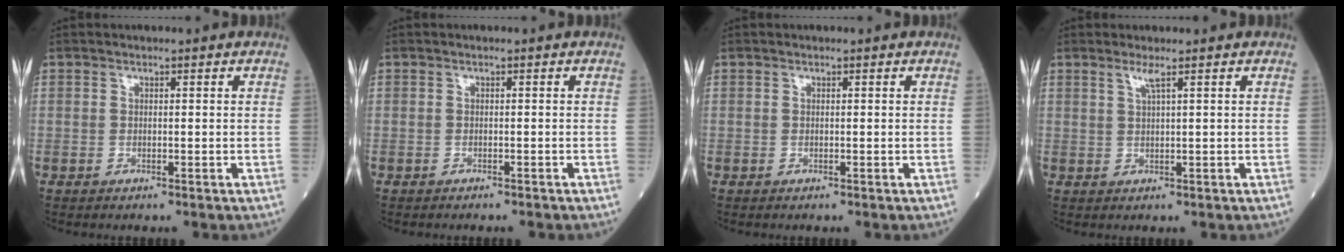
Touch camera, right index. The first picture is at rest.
{"total": 1.4, "force": [-1.2, 0.3, 0.5], "torque": [-0.017, -0.004, -0.015]}
{"total": 0.0}
{"total": 1.6, "force": [1.0, -0.4, 1.1], "torque": [-0.030, -0.002, 0.026]}